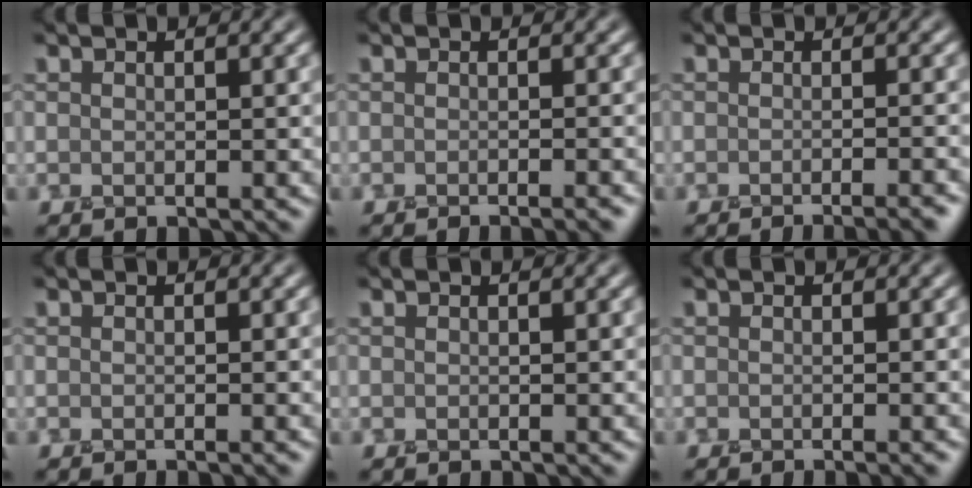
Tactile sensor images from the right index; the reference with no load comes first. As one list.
[{"total": 2.5, "force": [-1.3, 0.8, 2.0], "torque": [-0.003, 0.001, -0.016]}, {"total": 4.3, "force": [-2.7, 1.3, 3.1], "torque": [-0.017, 0.009, -0.030]}, {"total": 0.7, "force": [-0.3, 0.1, 0.6], "torque": [-0.003, -0.001, -0.007]}, {"total": 0.0}, {"total": 1.3, "force": [-0.5, 0.4, 1.2], "torque": [-0.005, -0.005, -0.009]}]